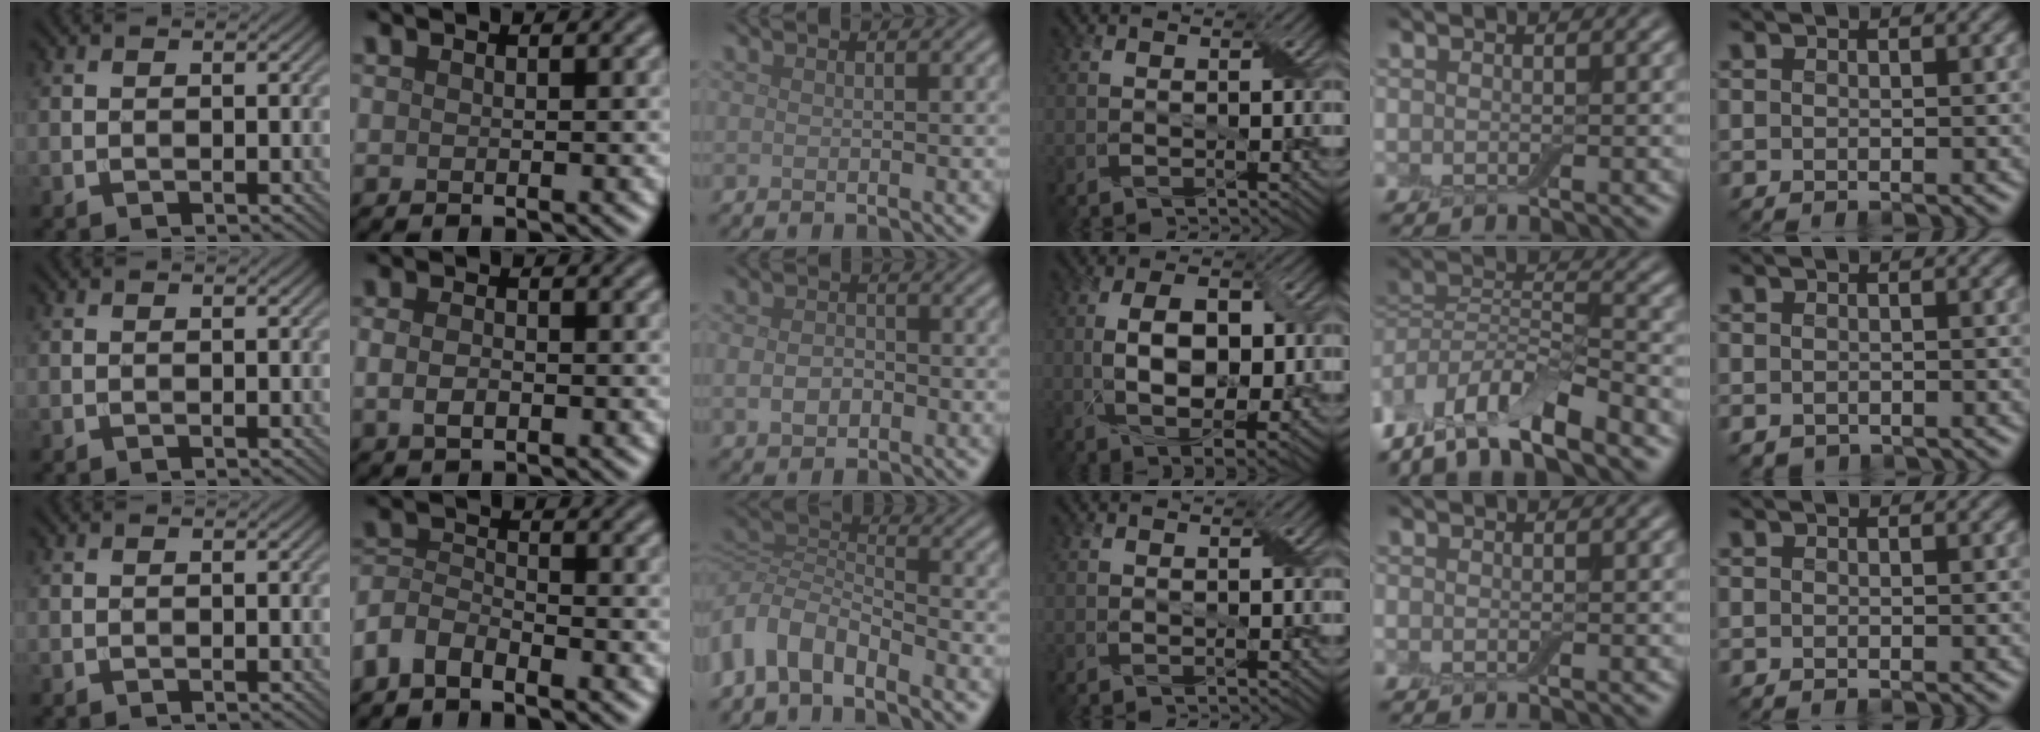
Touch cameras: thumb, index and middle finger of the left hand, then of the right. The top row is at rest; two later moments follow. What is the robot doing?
{"motion": "fold", "object": "cloth"}